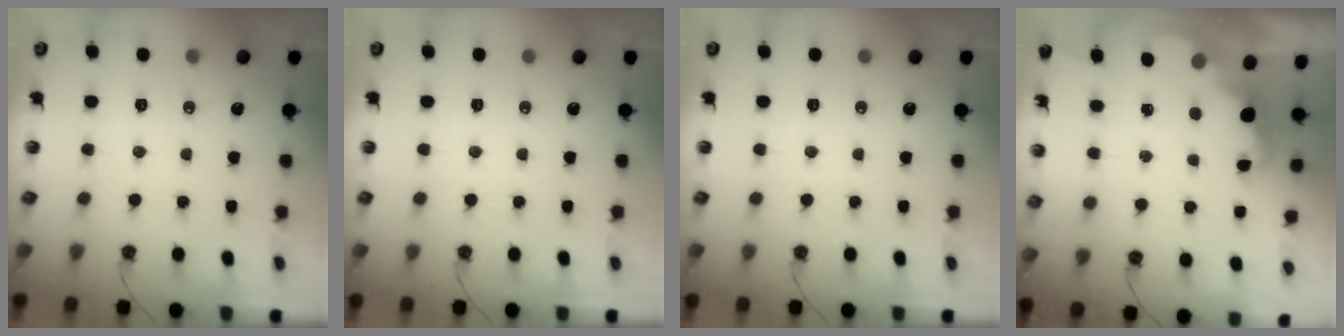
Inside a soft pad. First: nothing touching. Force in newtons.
{"total": 0.0}
{"total": 0.0}
{"total": 2.2, "press": 2.2, "slide": 0.5}